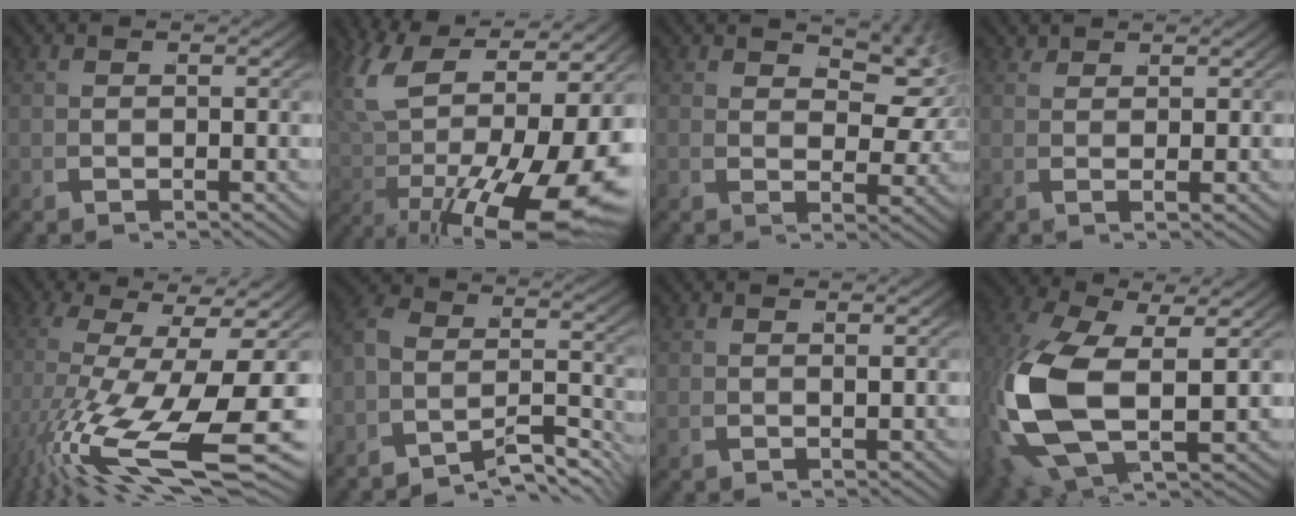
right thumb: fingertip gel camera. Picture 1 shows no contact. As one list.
[{"total": 16.4, "force": [1.1, 10.5, 12.6], "torque": [-0.252, -0.036, 0.034]}, {"total": 4.4, "force": [2.0, 2.3, 3.2], "torque": [-0.028, -0.009, 0.042]}, {"total": 1.4, "force": [1.1, -1.0, -0.1], "torque": [0.009, 0.009, 0.020]}, {"total": 11.4, "force": [-1.5, 4.7, 10.3], "torque": [-0.210, -0.035, 0.006]}, {"total": 6.4, "force": [-4.2, 3.4, 3.5], "torque": [-0.066, -0.015, -0.067]}, {"total": 0.5, "force": [0.5, -0.2, 0.0], "torque": [0.000, 0.004, 0.011]}, {"total": 11.4, "force": [0.1, 6.8, 9.1], "torque": [-0.254, -0.046, 0.030]}]